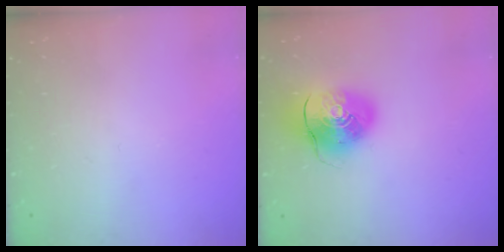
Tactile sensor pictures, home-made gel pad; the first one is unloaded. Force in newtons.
{"total": 10.6, "press": 10.5, "slide": 1.8}